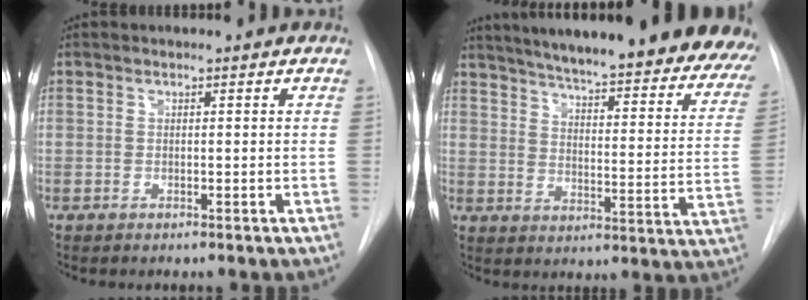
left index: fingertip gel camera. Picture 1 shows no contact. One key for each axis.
{"total": 33.0, "fx": 28.7, "fy": 4.9, "fz": 15.5, "tx": -0.190, "ty": -0.096, "tz": 0.344}